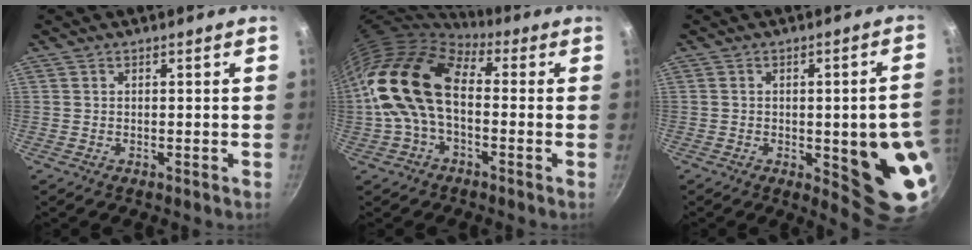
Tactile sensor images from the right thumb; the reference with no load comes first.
{"total": 15.7, "force": [-0.1, 9.5, 12.5], "torque": [-0.216, 0.029, -0.016]}
{"total": 14.1, "force": [-2.4, 3.9, 13.3], "torque": [-0.121, 0.007, -0.026]}